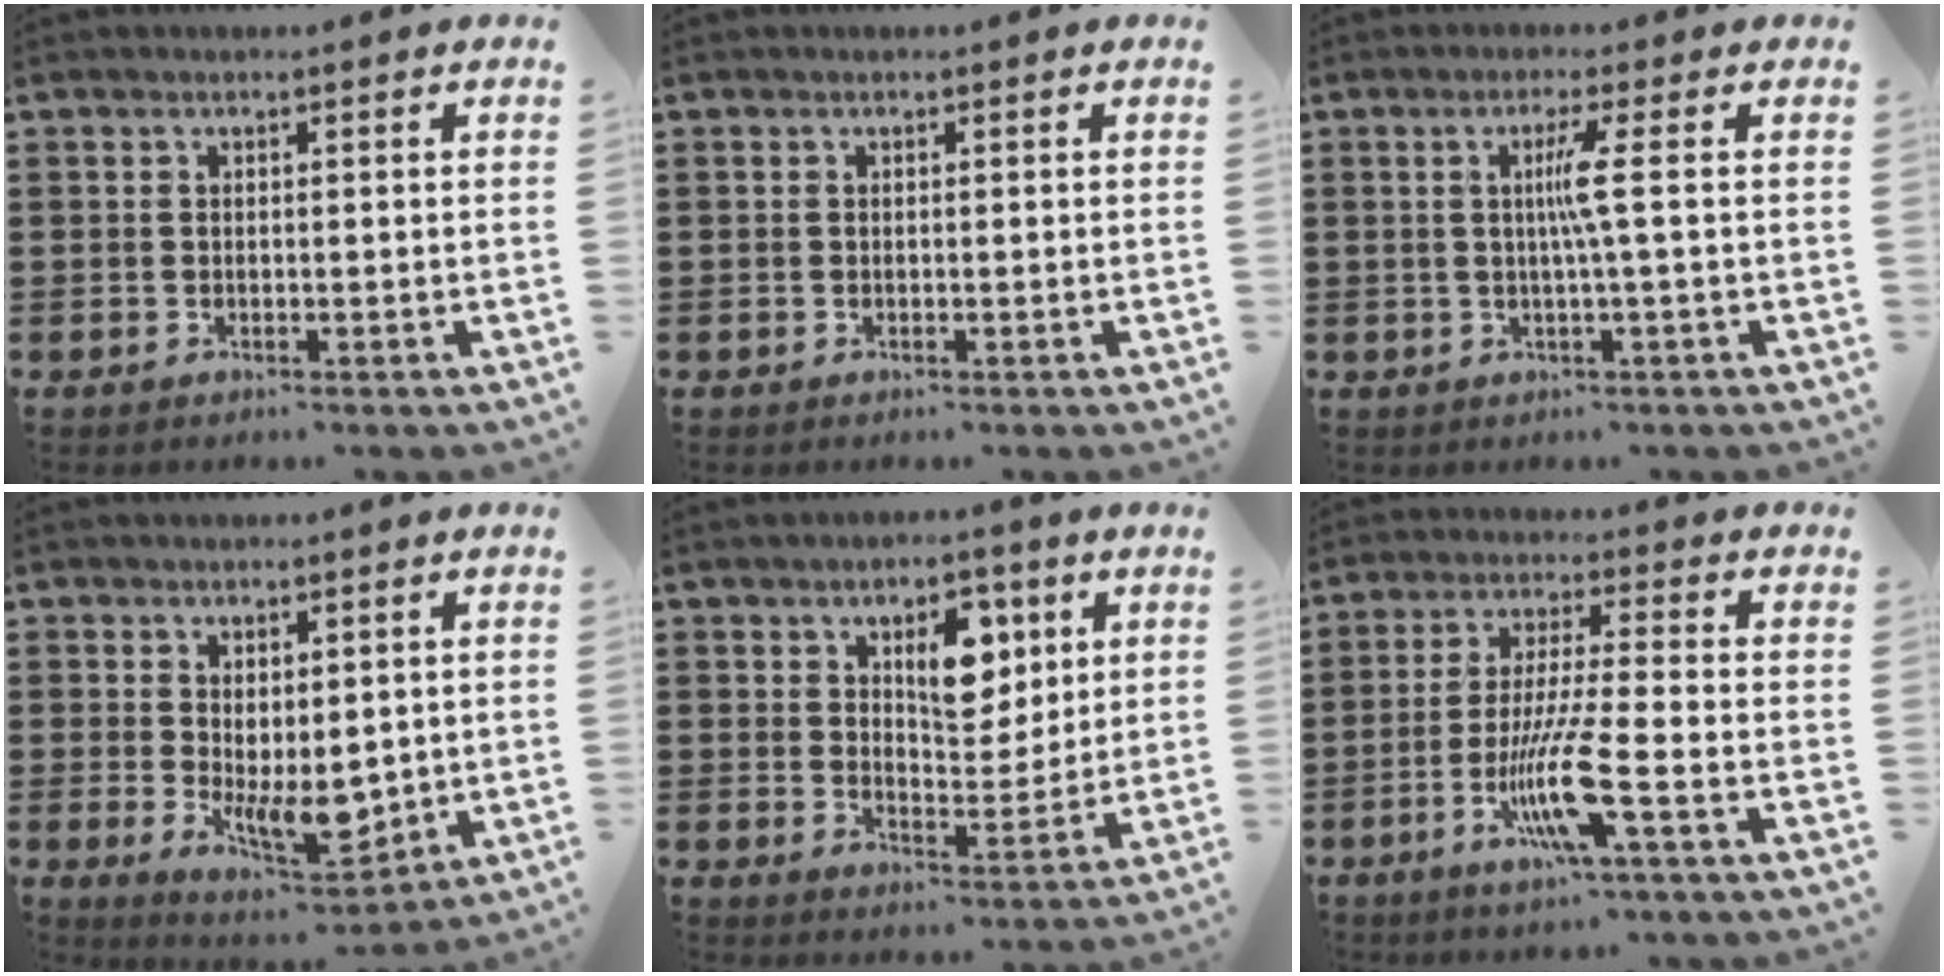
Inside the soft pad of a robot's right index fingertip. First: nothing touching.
{"total": 0.0}
{"total": 4.1, "force": [0.2, -0.8, 4.0], "torque": [-0.075, -0.008, -0.003]}
{"total": 6.2, "force": [-0.2, 3.2, 5.3], "torque": [-0.090, -0.006, -0.002]}
{"total": 7.7, "force": [3.4, 4.5, 5.3], "torque": [-0.073, -0.002, 0.050]}
{"total": 10.0, "force": [-3.8, 0.5, 9.2], "torque": [-0.191, -0.020, -0.075]}